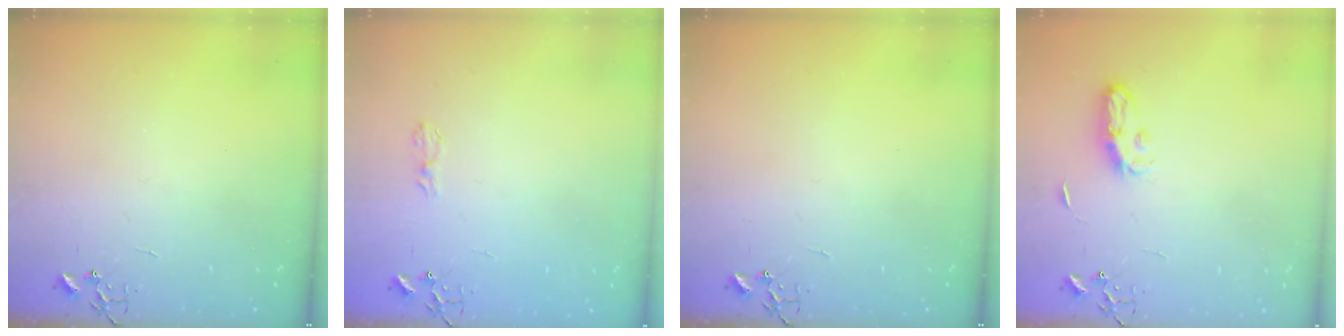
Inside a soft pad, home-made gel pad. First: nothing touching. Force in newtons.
{"total": 6.6, "press": 6.5, "slide": 0.7}
{"total": 0.0}
{"total": 7.0, "press": 6.9, "slide": 0.5}